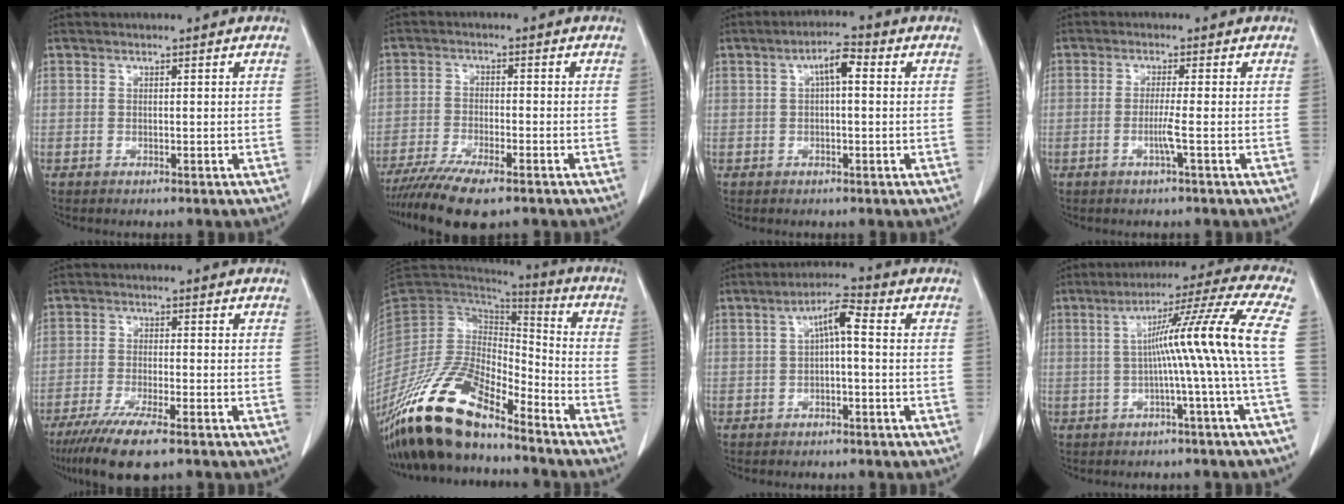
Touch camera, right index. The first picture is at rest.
{"total": 9.6, "force": [-7.4, 1.8, 5.9], "torque": [-0.096, -0.020, -0.121]}
{"total": 4.0, "force": [0.8, 1.0, 3.8], "torque": [-0.065, 0.014, 0.011]}
{"total": 2.6, "force": [-0.8, -0.7, 2.3], "torque": [-0.048, -0.004, -0.019]}
{"total": 8.8, "force": [-6.1, 0.8, 6.2], "torque": [-0.109, -0.021, -0.100]}
{"total": 17.6, "force": [-13.8, 5.3, 9.5], "torque": [-0.182, 0.004, -0.259]}
{"total": 4.7, "force": [0.4, 0.9, 4.6], "torque": [-0.081, 0.019, 0.004]}
{"total": 12.3, "force": [-0.3, -2.9, 11.9], "torque": [-0.172, 0.019, -0.003]}